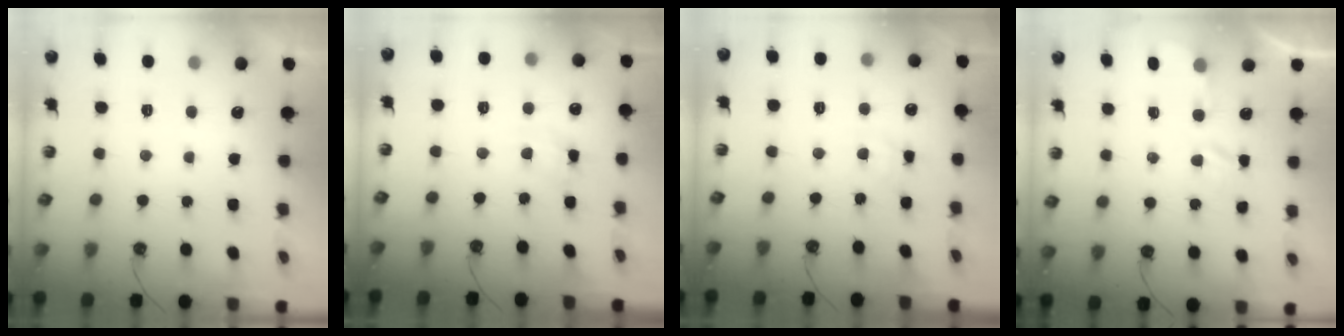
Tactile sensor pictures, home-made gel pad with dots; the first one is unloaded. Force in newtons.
{"total": 6.3, "press": 6.3, "slide": 0.4}
{"total": 5.6, "press": 5.6, "slide": 0.3}
{"total": 3.4, "press": 3.4, "slide": 0.5}